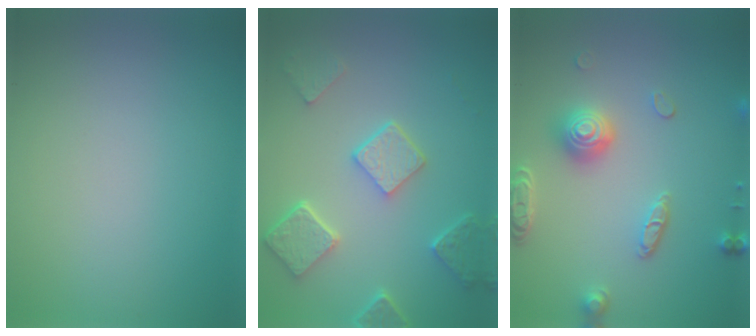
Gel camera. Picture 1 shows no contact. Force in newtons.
{"total": 4.8, "press": 3.8, "slide": 3.0}
{"total": 4.2, "press": 3.5, "slide": 2.3}